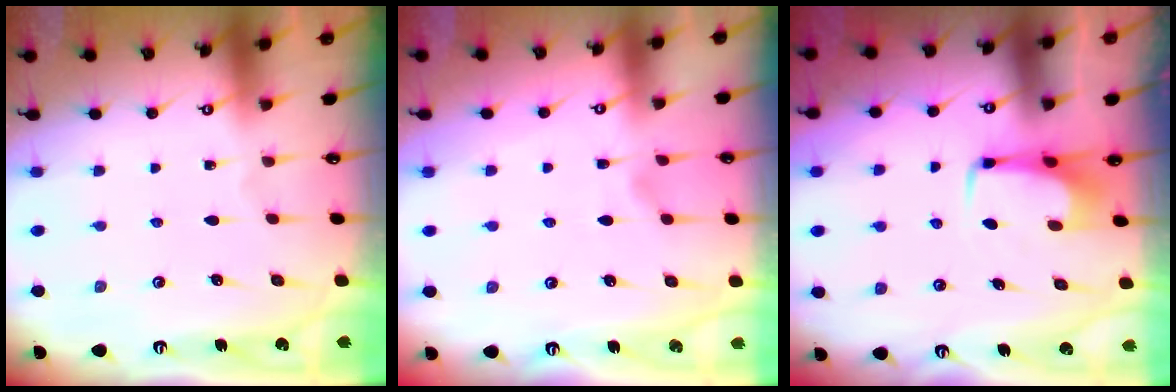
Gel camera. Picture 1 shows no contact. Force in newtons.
{"total": 1.7, "press": 1.4, "slide": 0.9}
{"total": 3.3, "press": 3.3, "slide": 0.4}